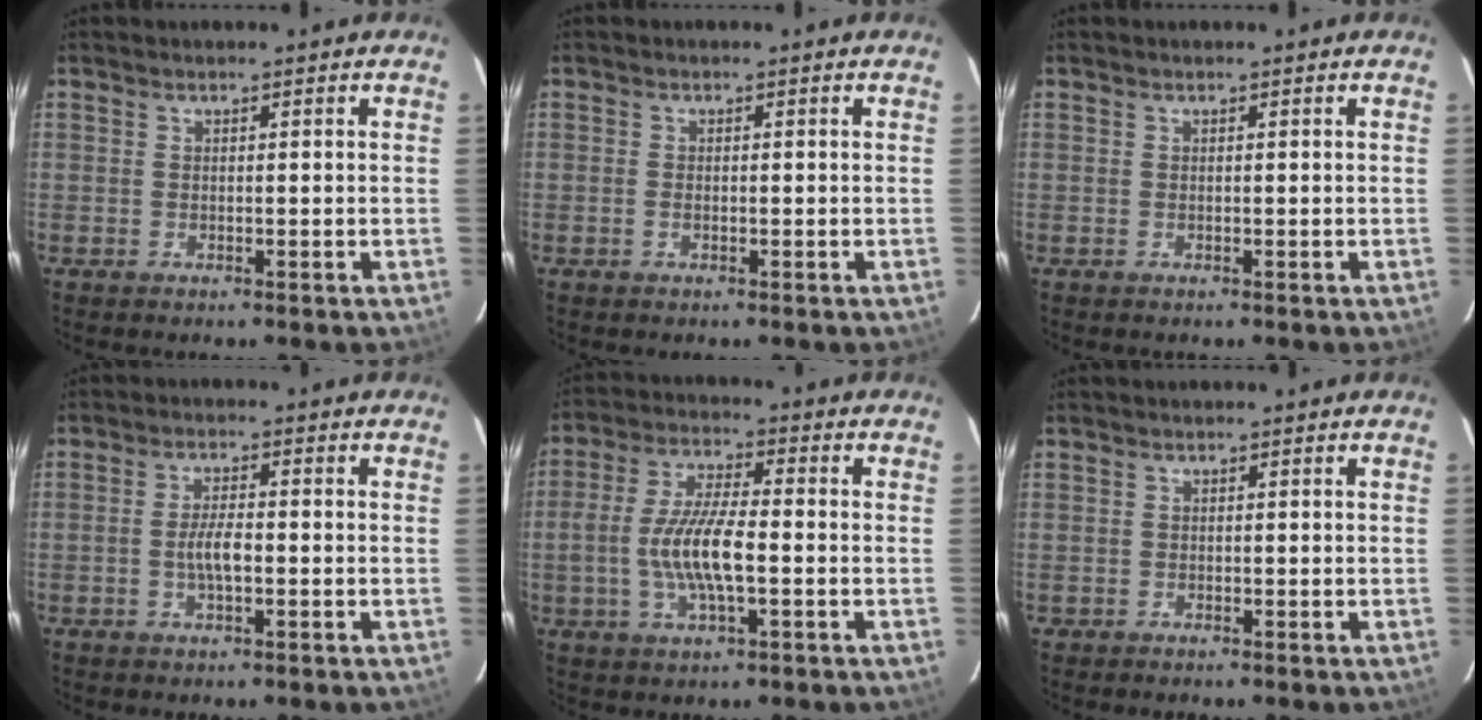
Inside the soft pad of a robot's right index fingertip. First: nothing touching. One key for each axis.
{"total": 0.8, "fx": -0.3, "fy": 0.4, "fz": 0.6, "tx": -0.014, "ty": 0.000, "tz": -0.006}
{"total": 0.0}
{"total": 4.0, "fx": -0.9, "fy": 1.1, "fz": 3.7, "tx": -0.074, "ty": 0.002, "tz": -0.017}
{"total": 10.8, "fx": -2.1, "fy": 3.0, "fz": 10.1, "tx": -0.206, "ty": 0.001, "tz": -0.041}
{"total": 0.8, "fx": -0.3, "fy": 0.7, "fz": -0.1, "tx": -0.001, "ty": 0.003, "tz": -0.004}